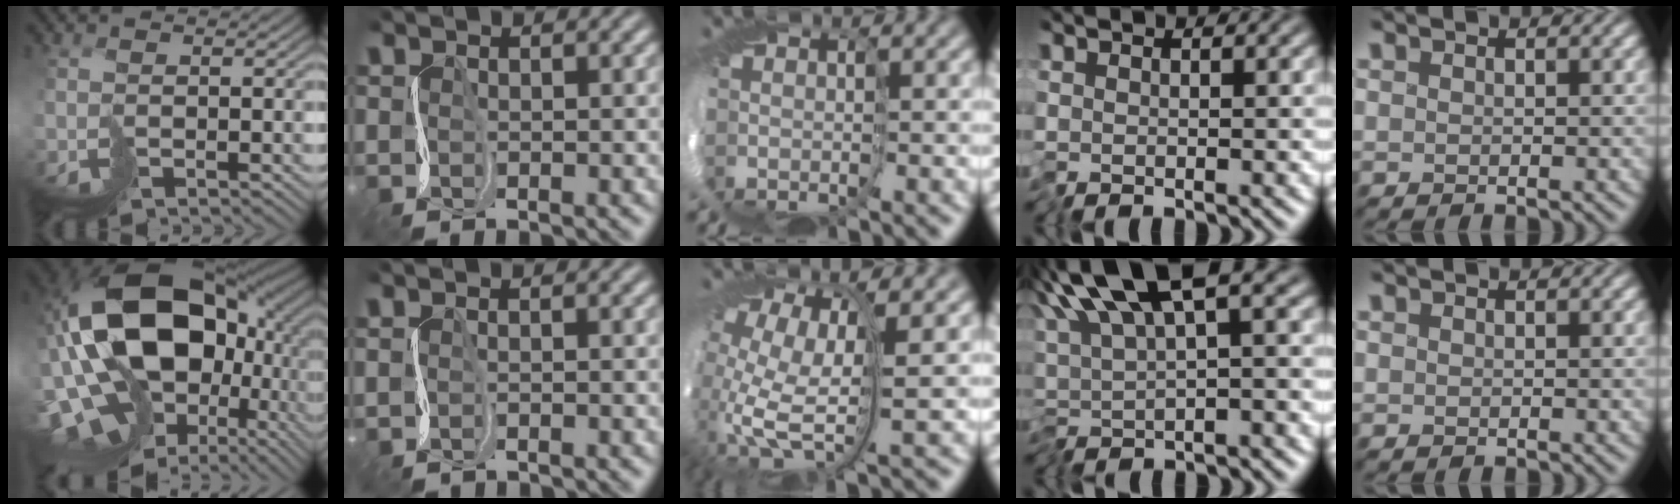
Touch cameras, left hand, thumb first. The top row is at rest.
{"thumb": {"total": 21.3, "force": [1.4, 14.9, 15.2], "torque": [-0.342, -0.045, 0.047]}, "index": {"total": 0.5, "force": [-0.4, -0.2, 0.2], "torque": [-0.009, -0.001, -0.009]}, "middle": {"total": 11.2, "force": [-0.5, 5.8, 9.6], "torque": [-0.210, -0.033, 0.001]}, "ring": {"total": 10.1, "force": [3.3, 3.2, 8.9], "torque": [-0.170, 0.014, 0.054]}}